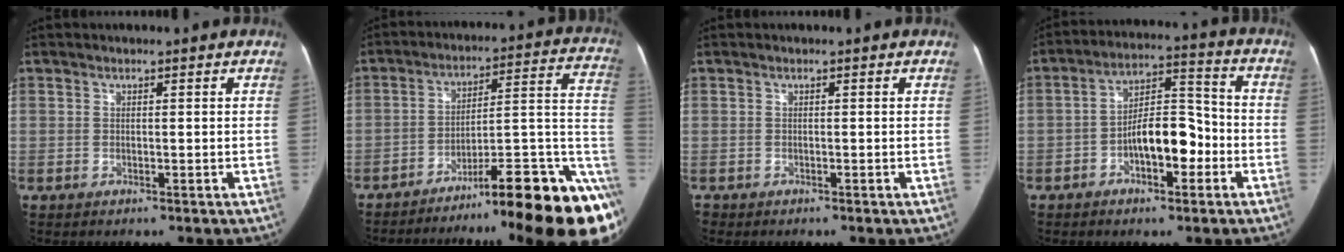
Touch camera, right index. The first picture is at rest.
{"total": 24.6, "force": [-15.1, 1.7, 19.3], "torque": [-0.156, 0.028, -0.218]}
{"total": 1.0, "force": [-0.5, 0.8, 0.0], "torque": [-0.002, 0.005, -0.010]}
{"total": 9.9, "force": [-3.4, 4.3, 8.3], "torque": [-0.141, 0.035, -0.053]}